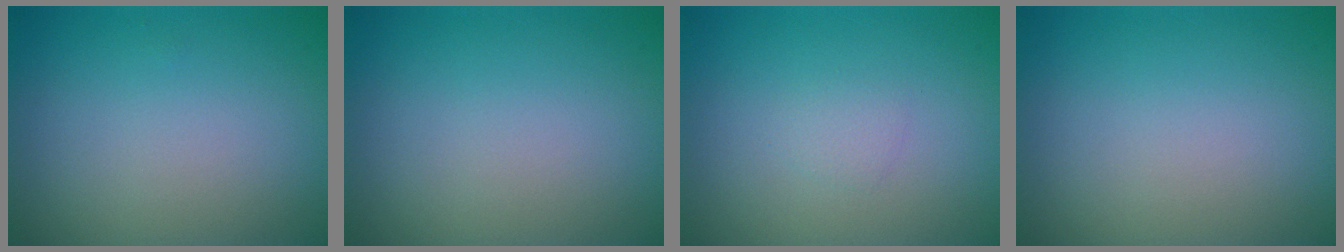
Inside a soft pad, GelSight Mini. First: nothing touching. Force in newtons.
{"total": 0.0}
{"total": 0.8, "press": 0.8, "slide": 0.1}
{"total": 0.0}